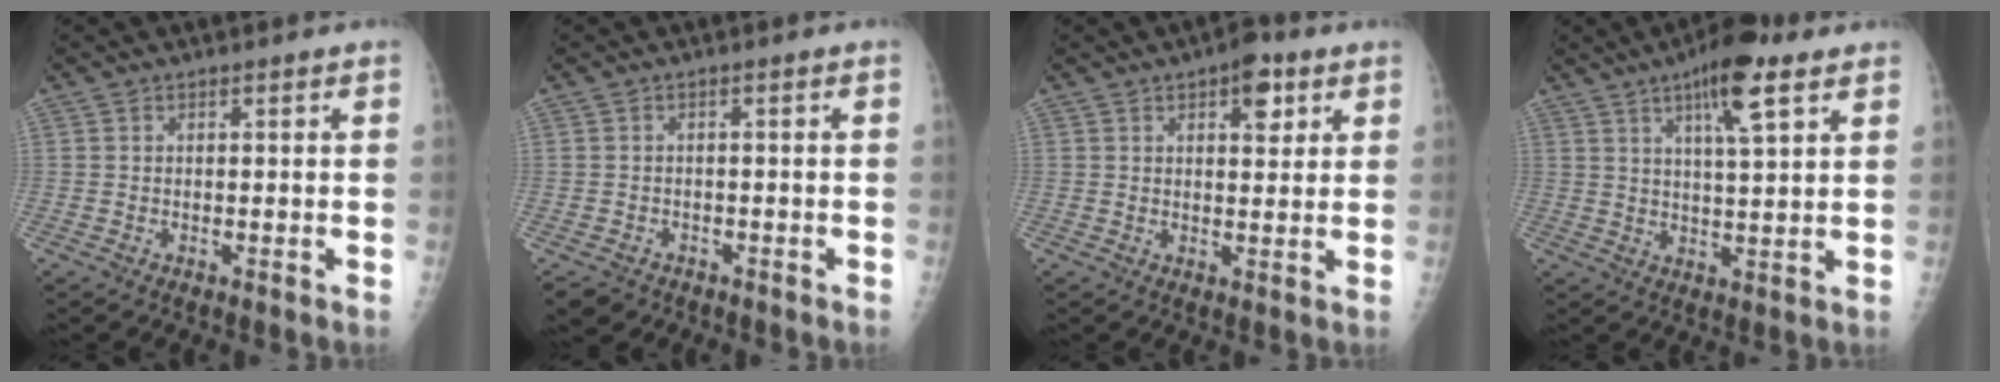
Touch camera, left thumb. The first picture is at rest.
{"total": 4.2, "force": [-3.0, 2.9, 0.6], "torque": [-0.008, 0.016, -0.040]}
{"total": 5.7, "force": [2.9, 2.7, 4.1], "torque": [-0.038, -0.009, 0.034]}
{"total": 10.2, "force": [5.6, 2.2, 8.2], "torque": [-0.128, -0.020, 0.088]}